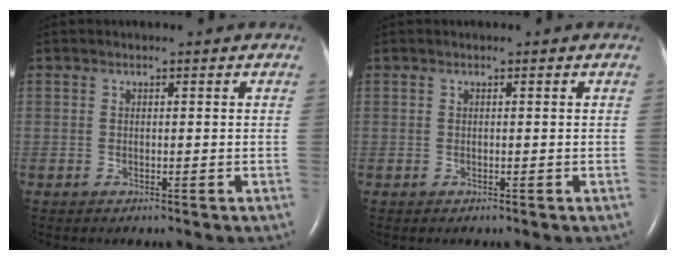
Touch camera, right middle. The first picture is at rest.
{"total": 0.0}